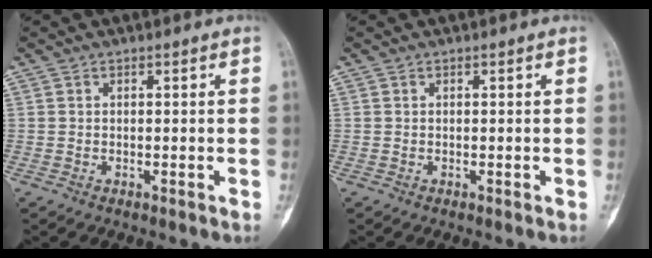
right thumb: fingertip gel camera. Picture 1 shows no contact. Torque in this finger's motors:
{"motor_torque": [0.16, 0.07, 0.06, -0.06, 0.03]}